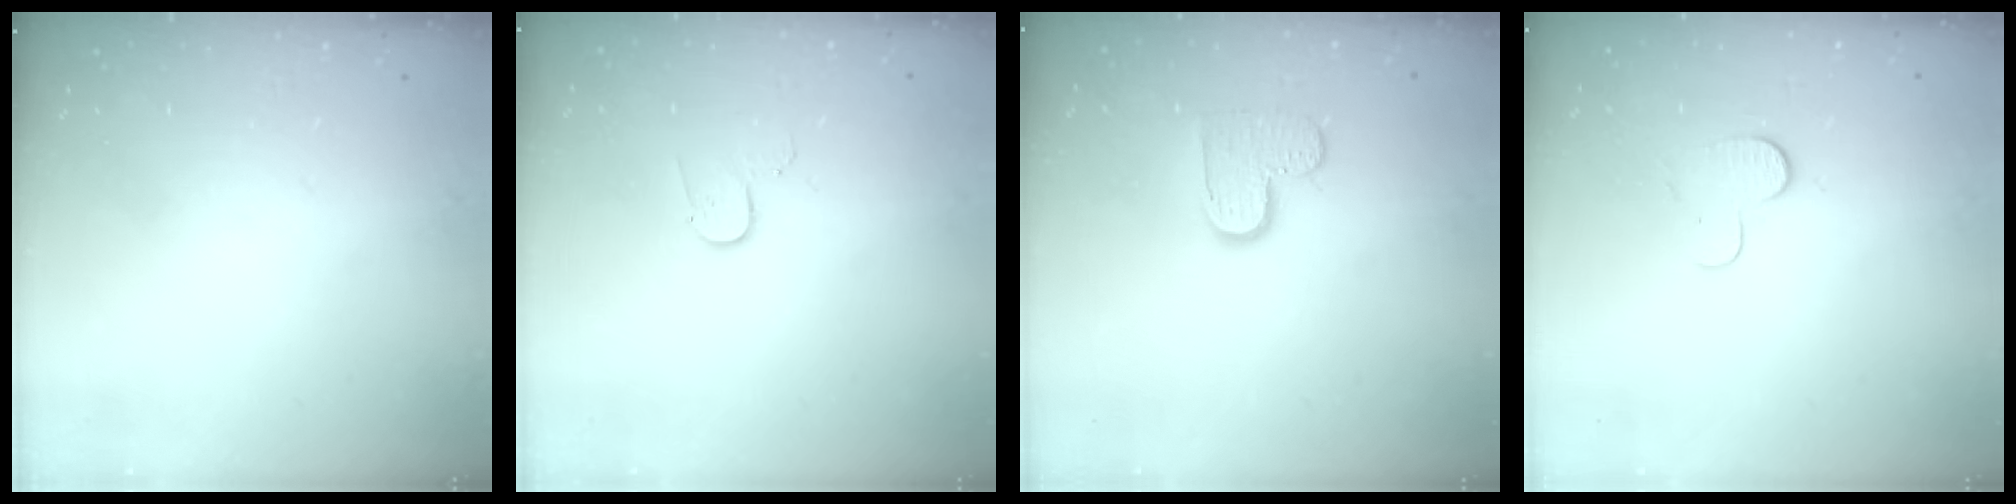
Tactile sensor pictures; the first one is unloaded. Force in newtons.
{"total": 3.3, "press": 3.3, "slide": 0.3}
{"total": 8.5, "press": 8.4, "slide": 0.4}
{"total": 6.3, "press": 6.3, "slide": 0.5}